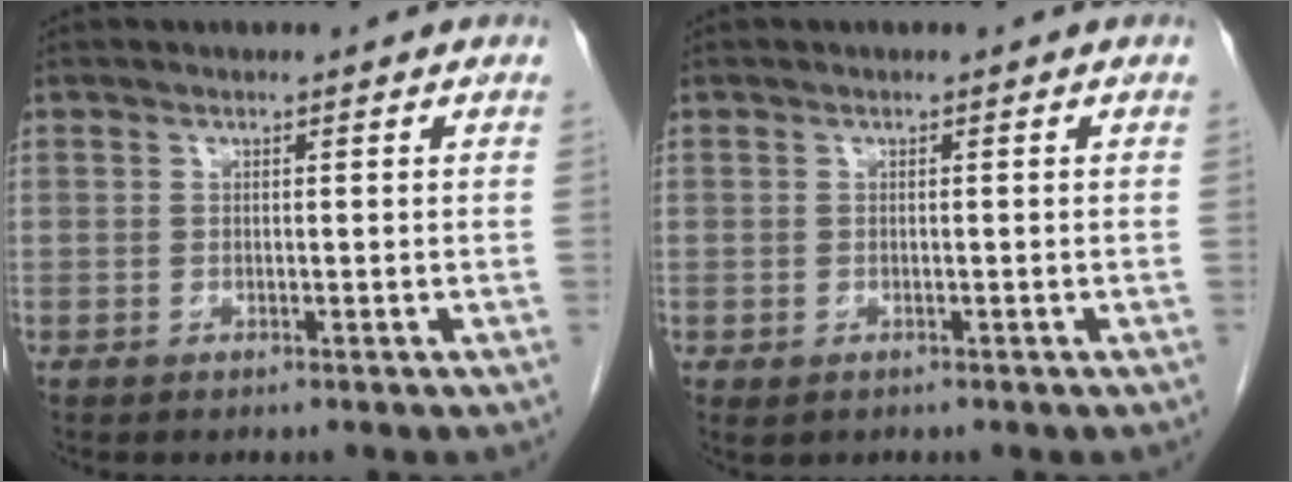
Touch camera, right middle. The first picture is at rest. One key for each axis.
{"total": 0.8, "fx": -0.4, "fy": 0.6, "fz": 0.5, "tx": -0.009, "ty": 0.000, "tz": 0.000}